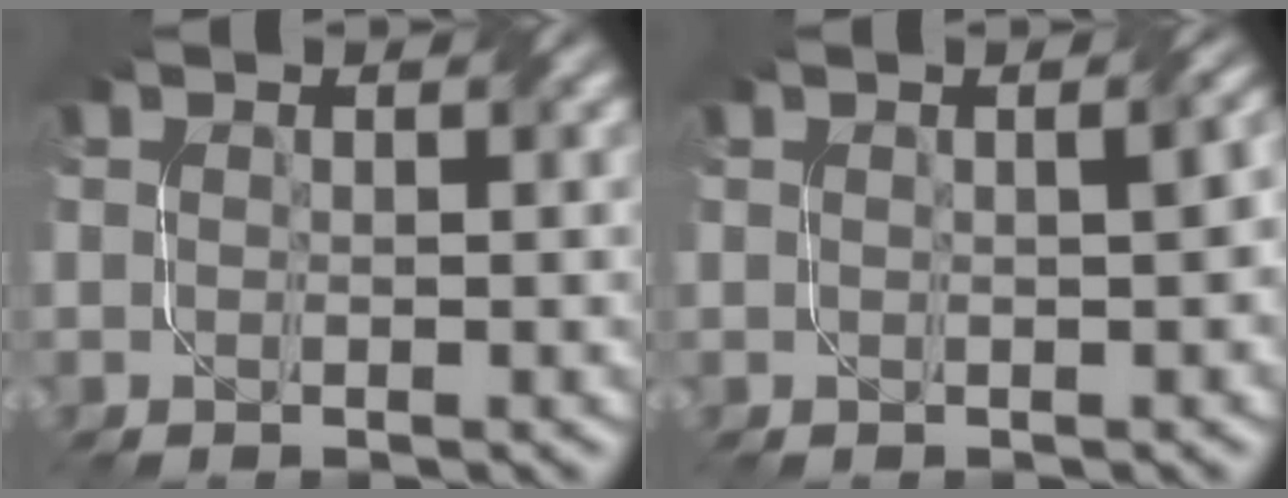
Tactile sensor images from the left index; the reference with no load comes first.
{"total": 2.3, "force": [0.3, 0.6, 2.2], "torque": [-0.020, 0.011, 0.002]}